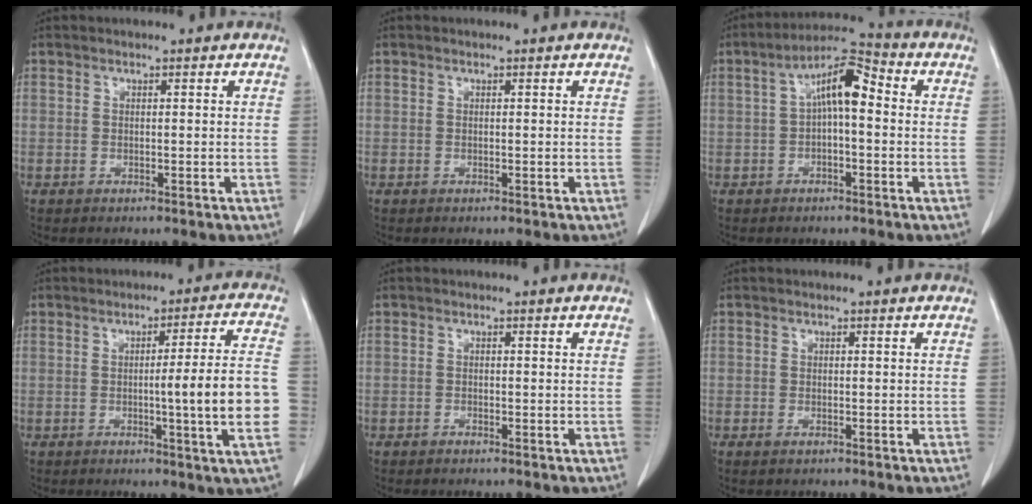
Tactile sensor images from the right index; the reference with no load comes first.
{"total": 0.0}
{"total": 7.7, "force": [1.0, 2.2, 7.3], "torque": [-0.131, 0.031, 0.010]}
{"total": 11.8, "force": [-1.9, -1.1, 11.6], "torque": [-0.156, -0.002, -0.031]}
{"total": 0.5, "force": [-0.5, 0.1, 0.2], "torque": [-0.006, -0.001, -0.009]}
{"total": 0.7, "force": [-0.5, 0.3, 0.5], "torque": [-0.010, -0.001, -0.004]}